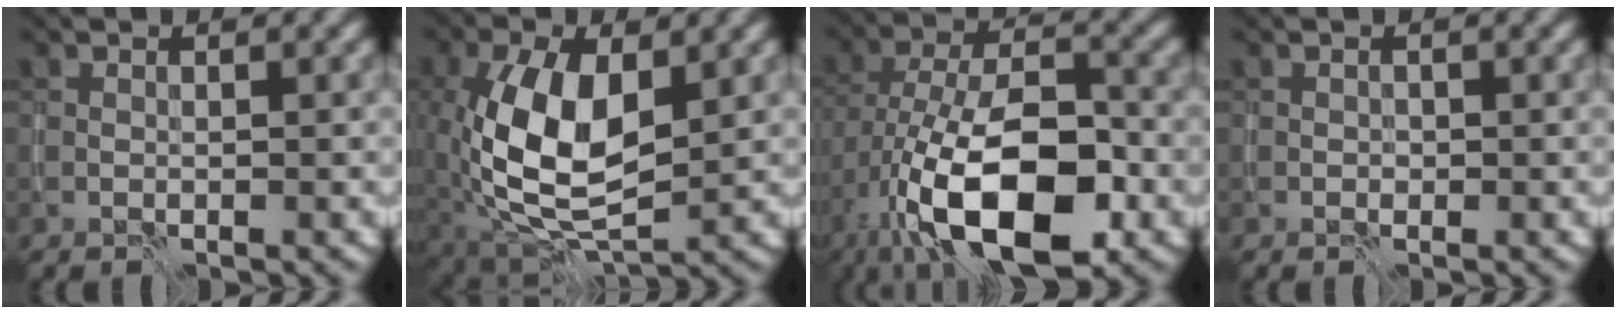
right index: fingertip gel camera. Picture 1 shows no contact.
{"total": 10.2, "force": [0.0, 5.5, 8.6], "torque": [-0.182, -0.002, 0.002]}
{"total": 13.2, "force": [-5.7, 5.9, 10.4], "torque": [-0.189, -0.006, -0.102]}
{"total": 0.6, "force": [-0.2, 0.6, 0.2], "torque": [-0.002, -0.002, 0.000]}